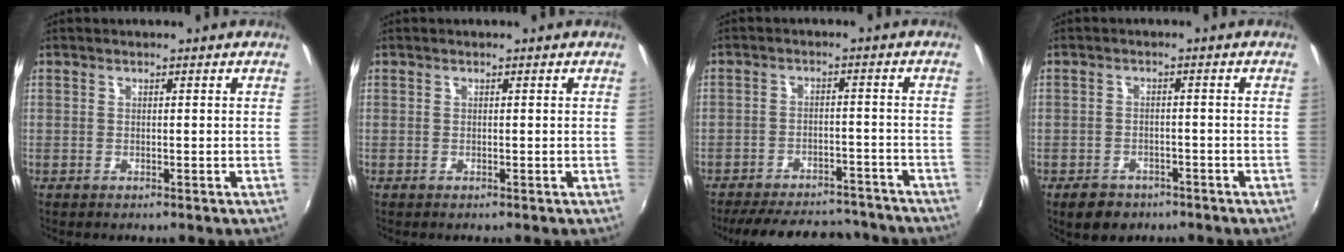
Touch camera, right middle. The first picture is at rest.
{"total": 0.0}
{"total": 18.3, "force": [-15.7, 6.4, 6.7], "torque": [-0.148, 0.022, -0.196]}
{"total": 5.1, "force": [-3.6, 3.2, 1.8], "torque": [-0.049, -0.002, -0.049]}